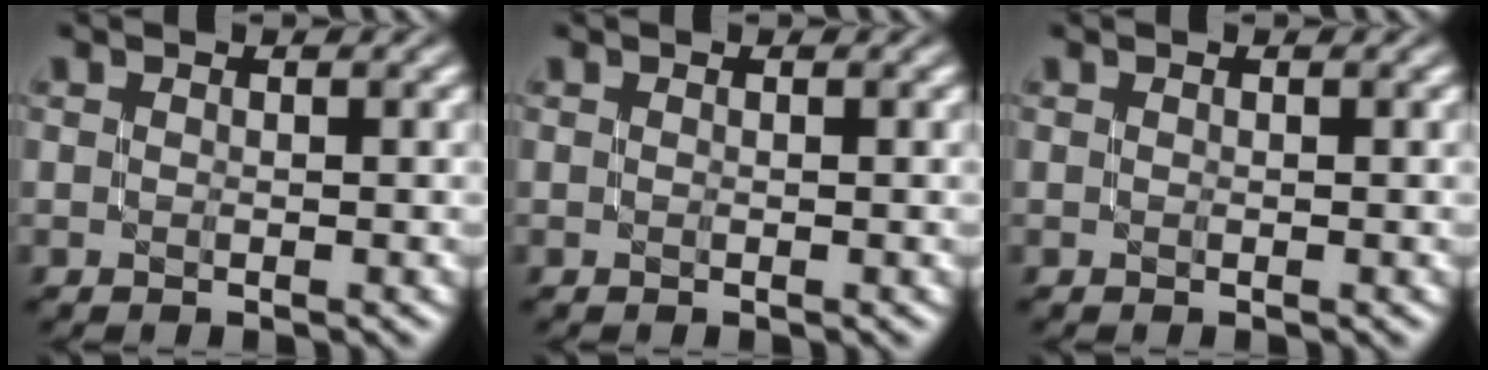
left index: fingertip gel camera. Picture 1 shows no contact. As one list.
[{"total": 0.0}, {"total": 0.0}]